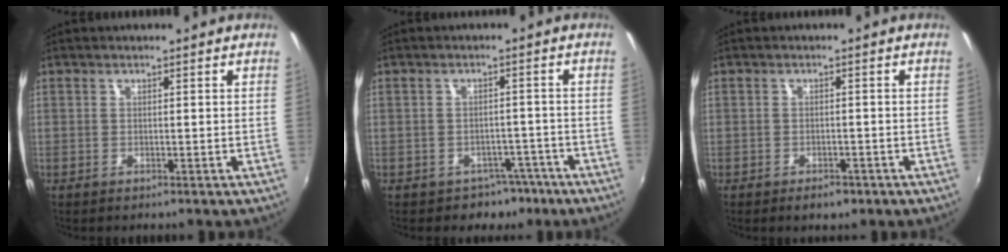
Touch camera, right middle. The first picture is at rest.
{"total": 5.1, "force": [-3.4, 3.7, 0.8], "torque": [-0.019, 0.015, -0.037]}
{"total": 3.1, "force": [-2.0, 1.7, 1.5], "torque": [-0.033, -0.007, -0.027]}